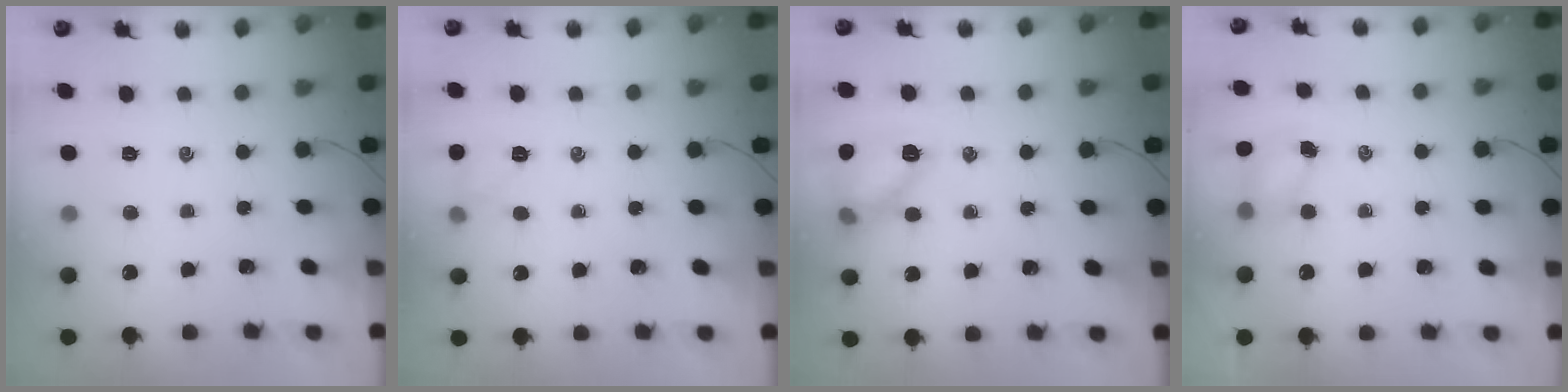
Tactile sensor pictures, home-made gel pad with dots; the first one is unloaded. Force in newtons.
{"total": 5.7, "press": 5.5, "slide": 1.5}
{"total": 12.1, "press": 12.1, "slide": 0.8}
{"total": 4.8, "press": 4.8, "slide": 0.7}